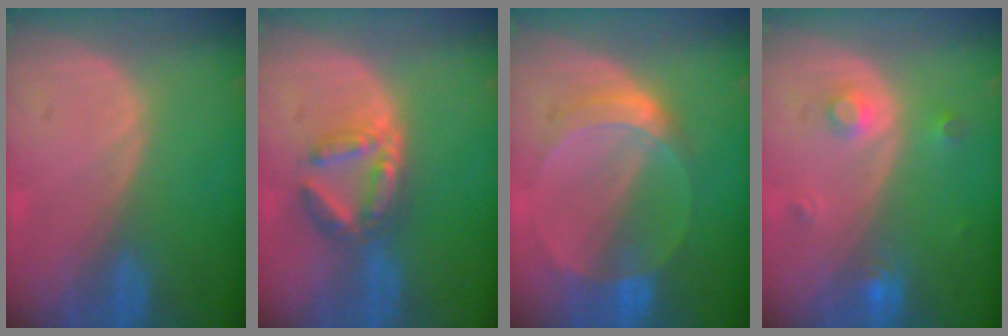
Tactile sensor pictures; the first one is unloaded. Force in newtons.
{"total": 6.0, "press": 5.7, "slide": 2.1}
{"total": 6.1, "press": 5.6, "slide": 2.4}
{"total": 3.1, "press": 2.9, "slide": 1.2}